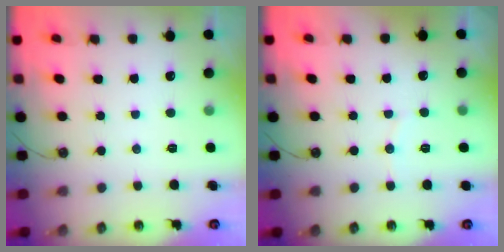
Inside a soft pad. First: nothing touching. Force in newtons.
{"total": 3.1, "press": 3.0, "slide": 0.9}